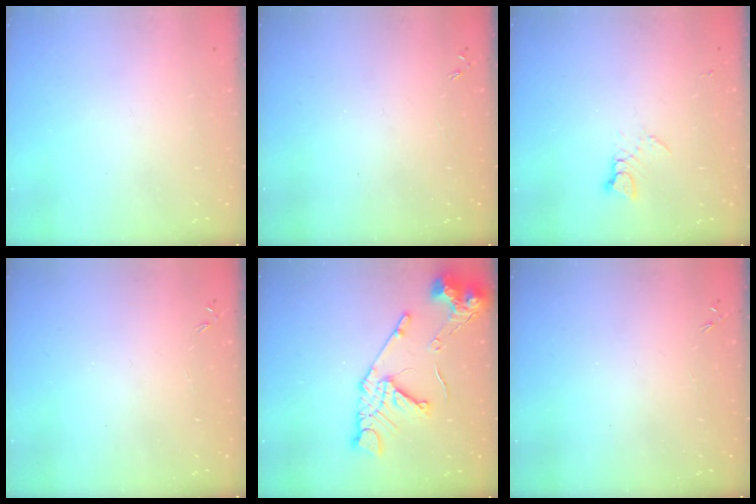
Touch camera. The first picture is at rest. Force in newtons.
{"total": 0.0}
{"total": 2.5, "press": 2.5, "slide": 0.3}
{"total": 0.0}
{"total": 15.5, "press": 15.4, "slide": 1.5}
{"total": 0.0}